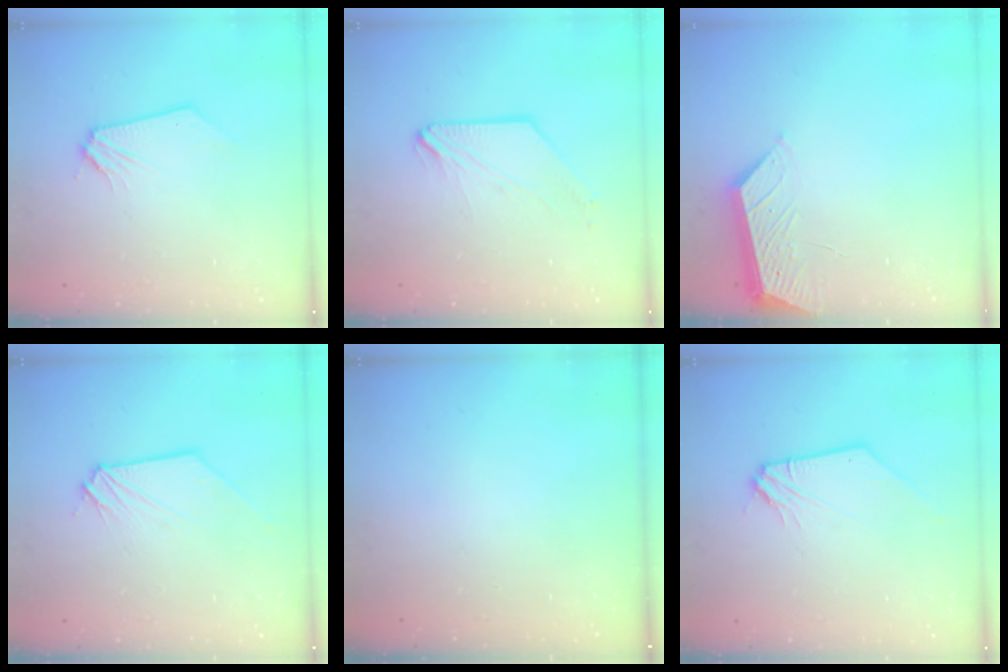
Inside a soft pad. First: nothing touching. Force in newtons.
{"total": 0.0}
{"total": 4.1, "press": 4.1, "slide": 0.5}
{"total": 0.6, "press": 0.6, "slide": 0.0}
{"total": 0.0}
{"total": 1.9, "press": 1.9, "slide": 0.3}